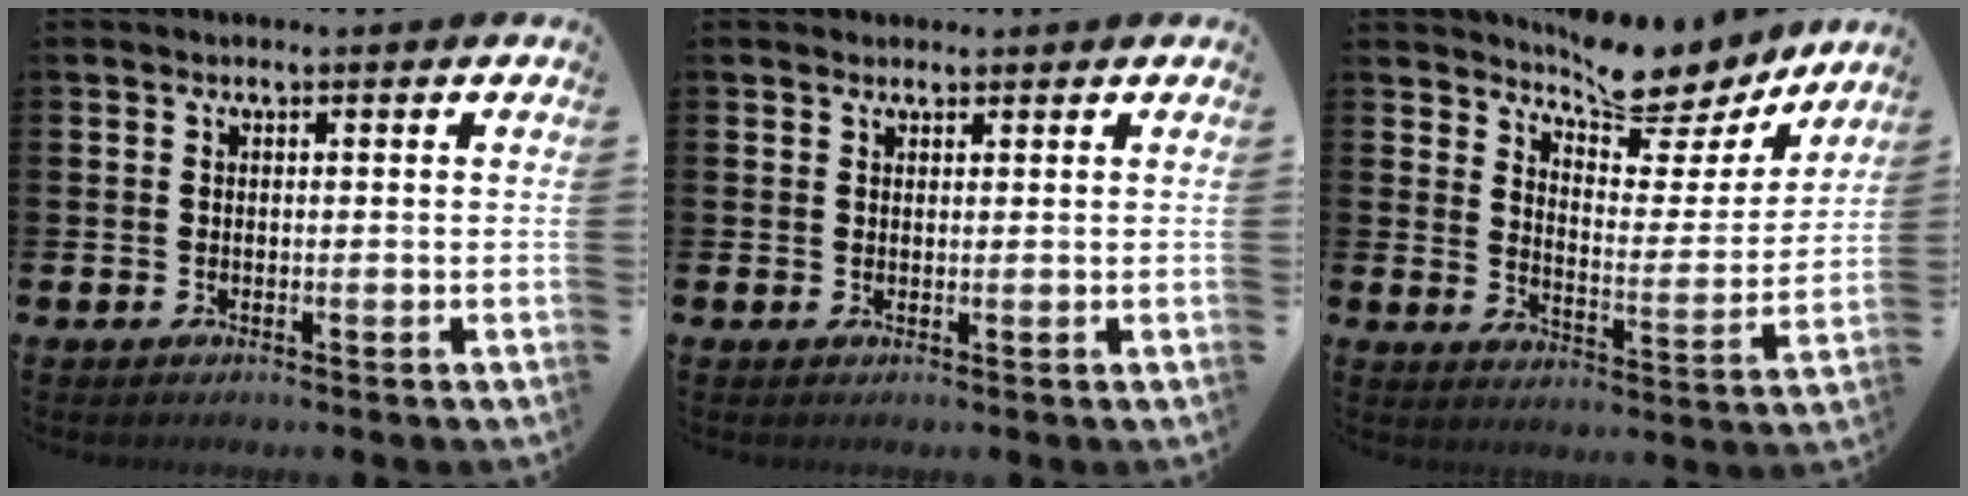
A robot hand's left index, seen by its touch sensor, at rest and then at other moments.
{"total": 1.4, "force": [1.2, 0.7, 0.0], "torque": [0.006, 0.002, 0.022]}
{"total": 8.6, "force": [8.2, 1.6, 2.2], "torque": [-0.042, -0.068, 0.143]}